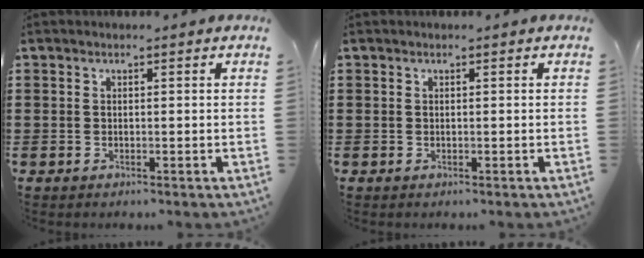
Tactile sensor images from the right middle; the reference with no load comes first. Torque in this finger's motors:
{"motor_torque": [-0.05, 0.02, 0.00, 0.00]}